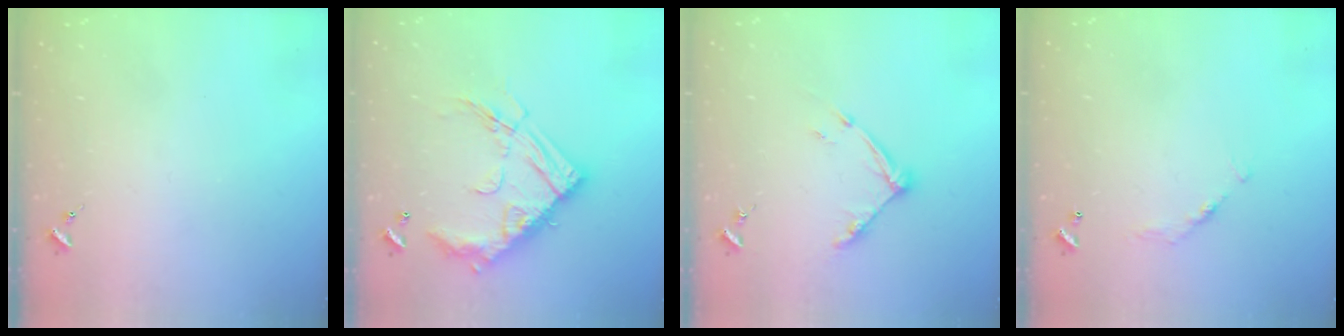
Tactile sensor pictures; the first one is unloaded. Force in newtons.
{"total": 20.3, "press": 20.2, "slide": 1.9}
{"total": 9.0, "press": 9.0, "slide": 0.7}
{"total": 6.8, "press": 6.8, "slide": 0.5}